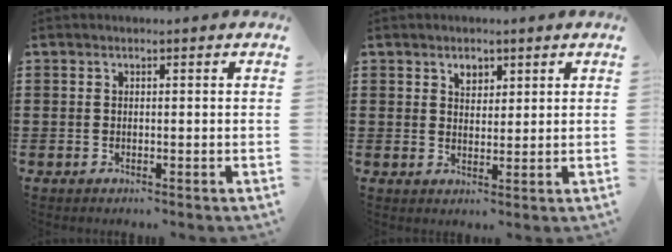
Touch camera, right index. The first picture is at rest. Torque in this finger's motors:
{"motor_torque": [0.10, -0.08, 0.00, 0.02]}